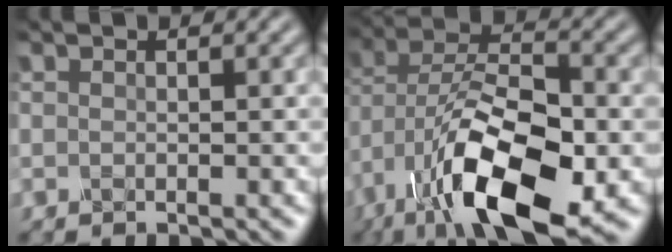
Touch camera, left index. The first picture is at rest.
{"total": 12.9, "force": [-5.8, 5.3, 10.2], "torque": [-0.199, -0.013, -0.096]}